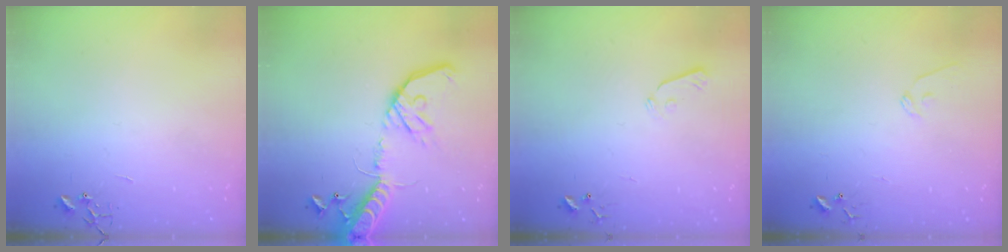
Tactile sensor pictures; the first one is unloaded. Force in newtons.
{"total": 17.9, "press": 17.6, "slide": 3.7}
{"total": 5.8, "press": 5.8, "slide": 0.5}
{"total": 8.1, "press": 8.0, "slide": 0.8}